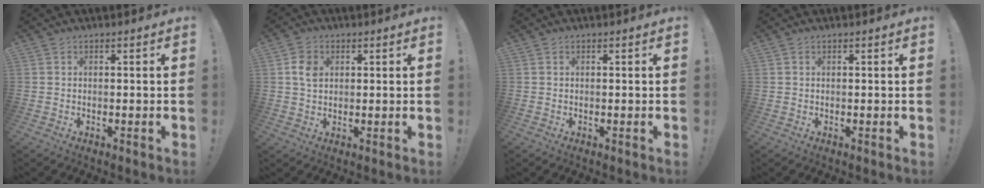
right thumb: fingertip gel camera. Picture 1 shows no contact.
{"total": 5.1, "force": [1.3, 3.9, 3.0], "torque": [-0.039, 0.002, 0.023]}
{"total": 0.0}
{"total": 0.0}